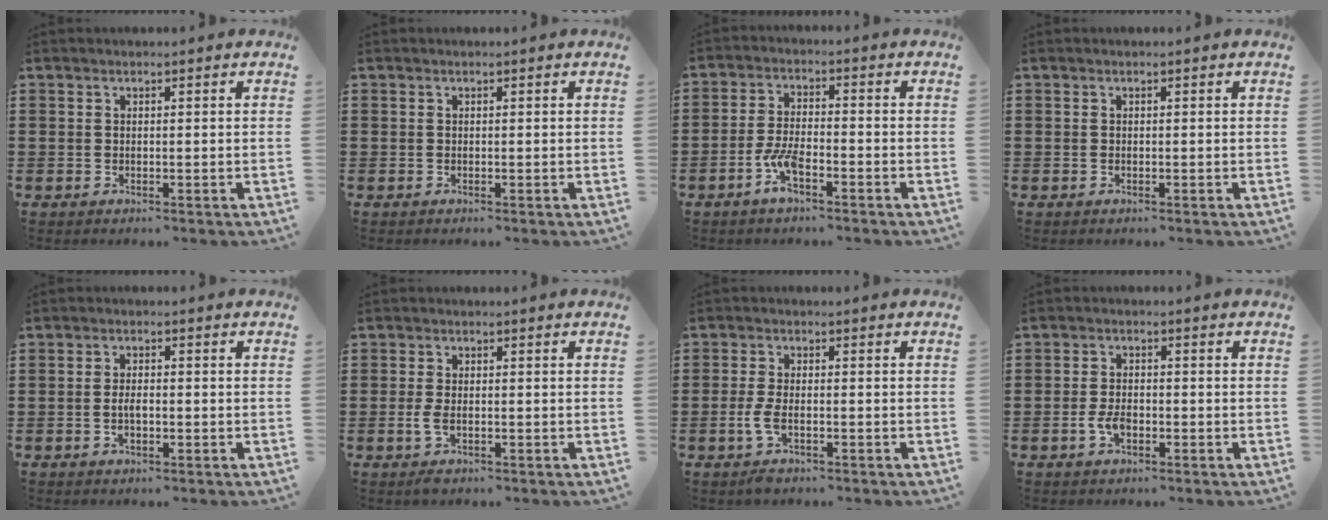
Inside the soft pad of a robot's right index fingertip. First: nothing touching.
{"total": 0.0}
{"total": 5.0, "force": [-2.8, 1.2, 4.0], "torque": [-0.102, -0.008, -0.058]}
{"total": 0.0}
{"total": 2.5, "force": [-0.5, 1.0, 2.2], "torque": [-0.041, 0.003, -0.010]}
{"total": 2.5, "force": [-0.6, 0.9, 2.2], "torque": [-0.051, -0.006, -0.012]}
{"total": 3.4, "force": [-1.2, 1.3, 2.9], "torque": [-0.069, -0.006, -0.024]}
{"total": 3.2, "force": [-1.2, 1.7, 2.4], "torque": [-0.059, -0.003, -0.025]}